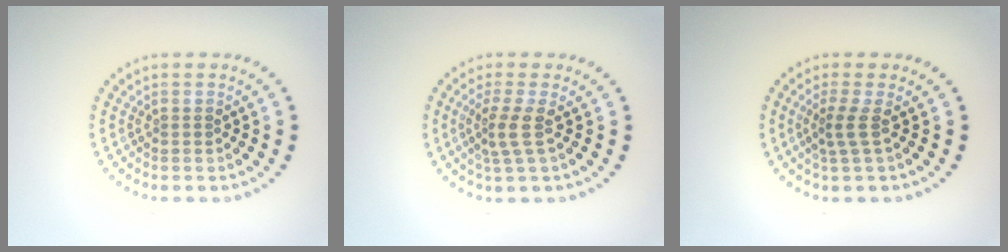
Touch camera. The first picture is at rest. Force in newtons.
{"total": 2.3, "press": 1.7, "slide": 1.6}
{"total": 1.8, "press": 1.2, "slide": 1.4}